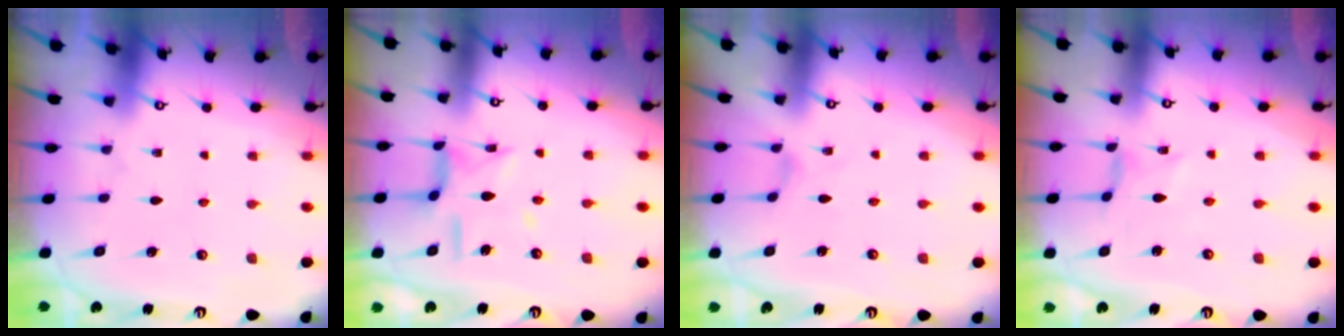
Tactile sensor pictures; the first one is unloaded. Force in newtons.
{"total": 9.6, "press": 9.5, "slide": 0.8}
{"total": 0.0}
{"total": 0.0}